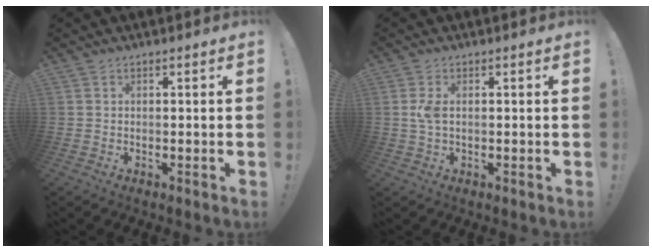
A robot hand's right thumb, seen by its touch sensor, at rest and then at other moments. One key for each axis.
{"total": 3.3, "fx": 0.2, "fy": 1.6, "fz": 2.9, "tx": -0.049, "ty": 0.005, "tz": 0.004}